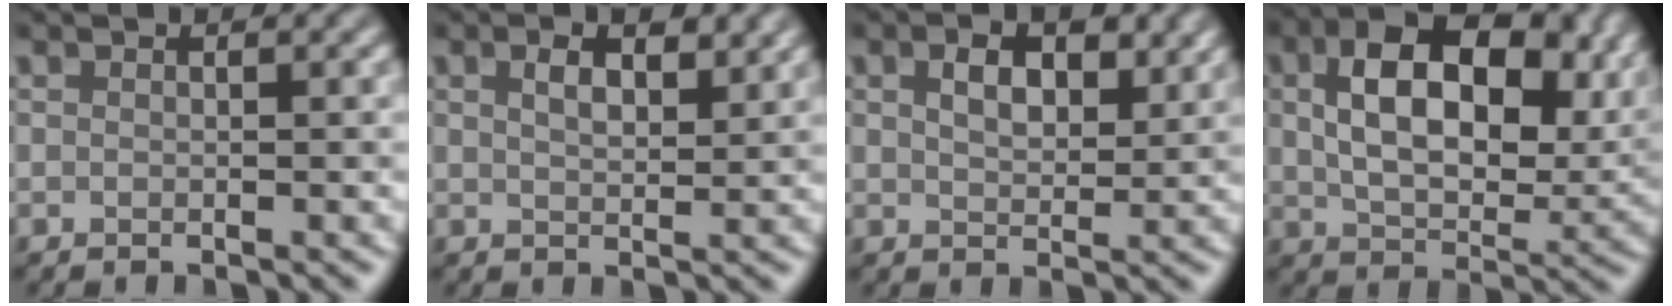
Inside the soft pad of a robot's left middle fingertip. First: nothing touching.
{"total": 3.1, "force": [1.7, 1.2, 2.2], "torque": [-0.040, 0.003, 0.033]}
{"total": 3.7, "force": [1.7, 2.0, 2.6], "torque": [-0.048, 0.002, 0.030]}
{"total": 12.3, "force": [3.6, 7.3, 9.2], "torque": [-0.146, -0.003, 0.070]}